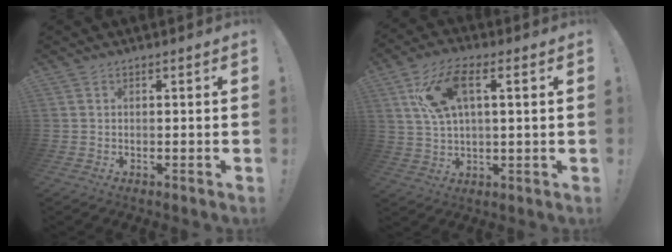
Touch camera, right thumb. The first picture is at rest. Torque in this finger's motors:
{"motor_torque": [1.59, 1.83, 0.41, 0.10, 0.40]}